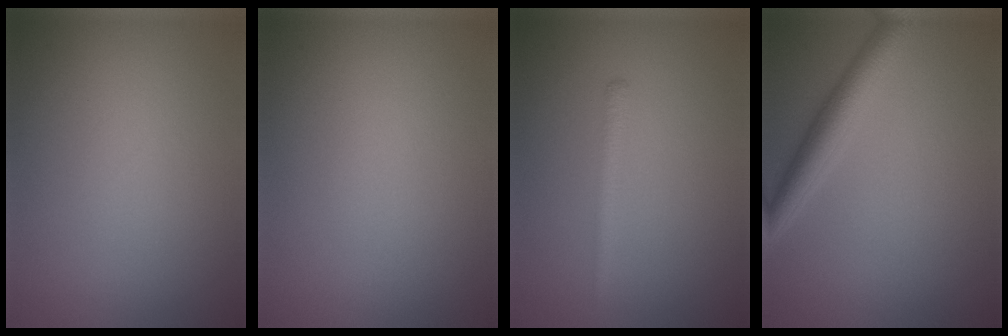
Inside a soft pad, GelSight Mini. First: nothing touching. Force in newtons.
{"total": 0.0}
{"total": 1.3, "press": 1.3, "slide": 0.1}
{"total": 3.8, "press": 3.8, "slide": 0.1}